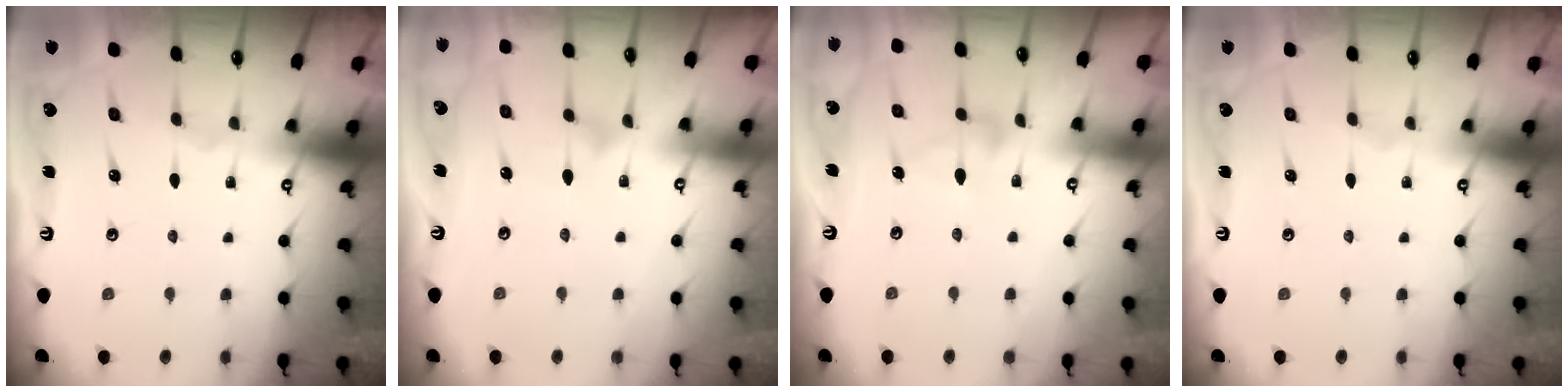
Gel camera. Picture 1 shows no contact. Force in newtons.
{"total": 3.4, "press": 3.4, "slide": 0.2}
{"total": 3.9, "press": 3.9, "slide": 0.3}
{"total": 0.0}